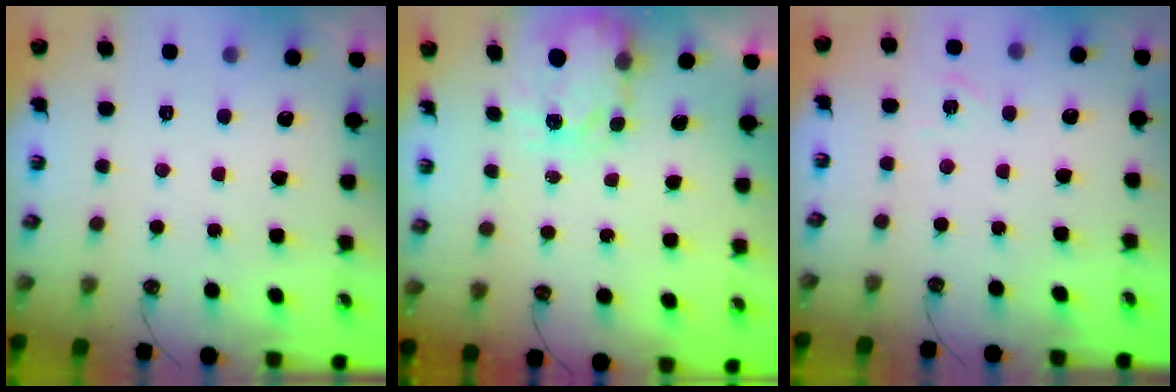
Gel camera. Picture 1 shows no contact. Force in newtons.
{"total": 4.5, "press": 4.5, "slide": 0.5}
{"total": 3.7, "press": 3.7, "slide": 0.6}